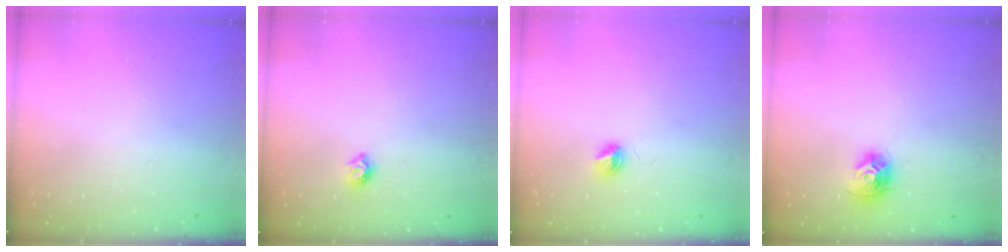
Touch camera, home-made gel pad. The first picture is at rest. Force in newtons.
{"total": 6.0, "press": 5.9, "slide": 0.7}
{"total": 4.9, "press": 4.9, "slide": 0.4}
{"total": 9.9, "press": 9.9, "slide": 0.5}